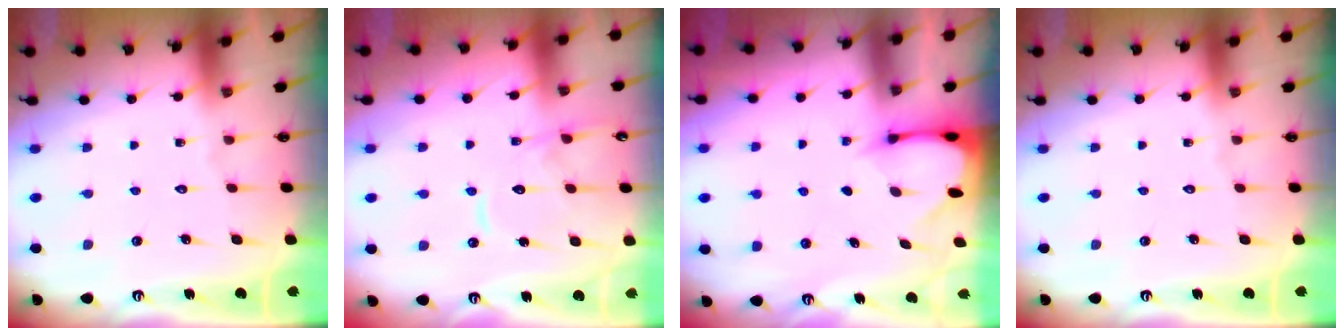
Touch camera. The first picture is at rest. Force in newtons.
{"total": 12.7, "press": 12.6, "slide": 1.3}
{"total": 2.5, "press": 2.5, "slide": 0.3}
{"total": 0.0}